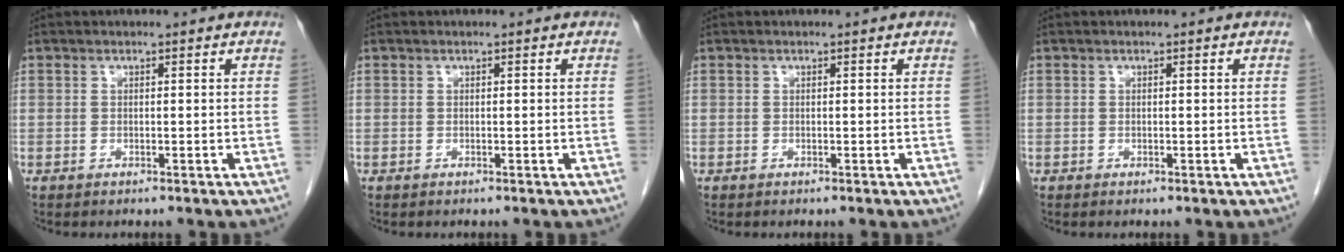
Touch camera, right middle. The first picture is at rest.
{"total": 0.0}
{"total": 0.0}
{"total": 0.0}